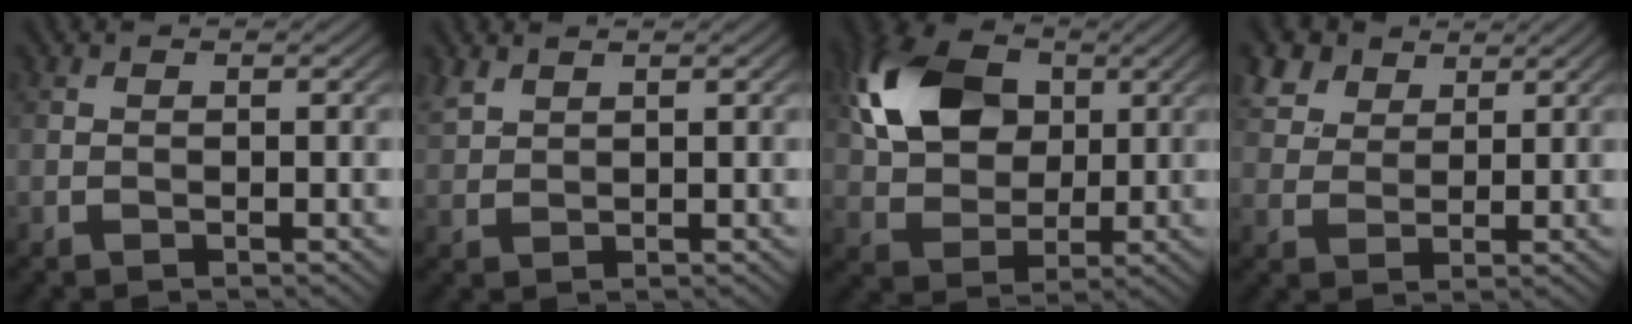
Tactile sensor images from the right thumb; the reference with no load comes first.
{"total": 2.3, "force": [1.8, 1.0, 1.1], "torque": [-0.032, 0.005, 0.045]}
{"total": 12.0, "force": [3.5, 8.5, 7.7], "torque": [-0.181, 0.018, 0.059]}
{"total": 6.2, "force": [4.1, 3.8, 2.6], "torque": [-0.085, 0.005, 0.088]}